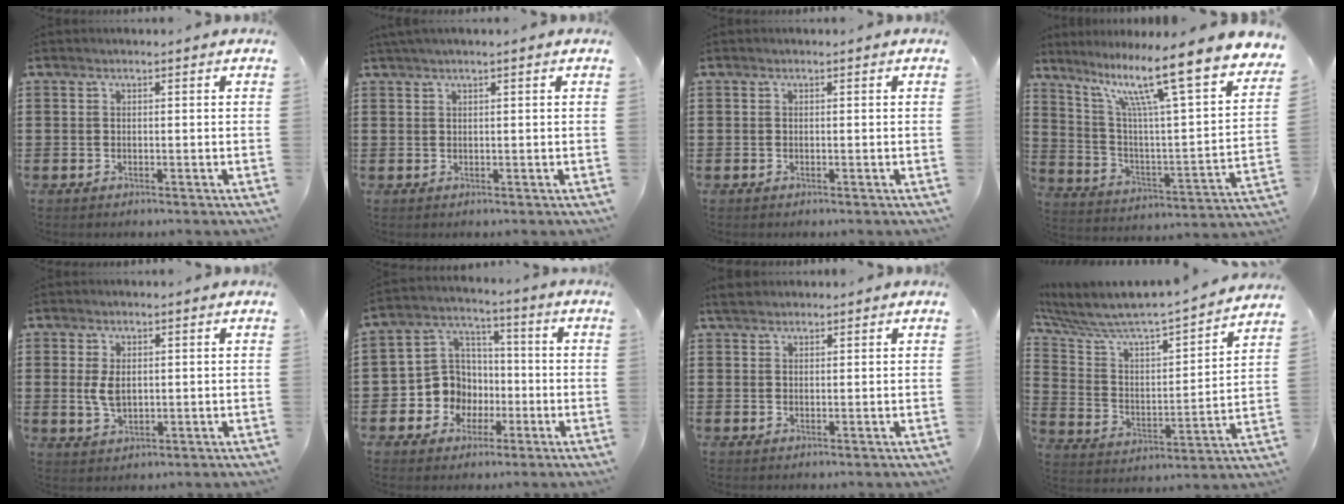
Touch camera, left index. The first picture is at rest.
{"total": 1.2, "force": [0.7, -0.1, 0.9], "torque": [-0.017, -0.002, 0.014]}
{"total": 0.0}
{"total": 13.4, "force": [9.5, 0.9, 9.5], "torque": [-0.198, -0.067, 0.144]}
{"total": 3.9, "force": [0.5, 2.2, 3.1], "torque": [-0.078, 0.000, 0.004]}
{"total": 8.7, "force": [-1.6, 8.3, 2.2], "torque": [-0.087, 0.010, -0.028]}
{"total": 1.9, "force": [1.7, 0.7, 0.6], "torque": [-0.016, 0.005, 0.033]}
{"total": 5.1, "force": [4.9, 0.6, 1.4], "torque": [-0.060, -0.061, 0.072]}